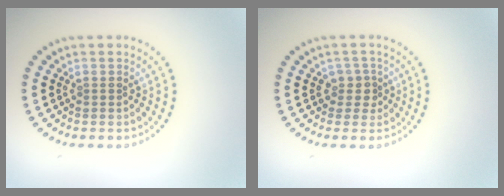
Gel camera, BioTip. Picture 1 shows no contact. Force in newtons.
{"total": 1.8, "press": 1.4, "slide": 1.1}